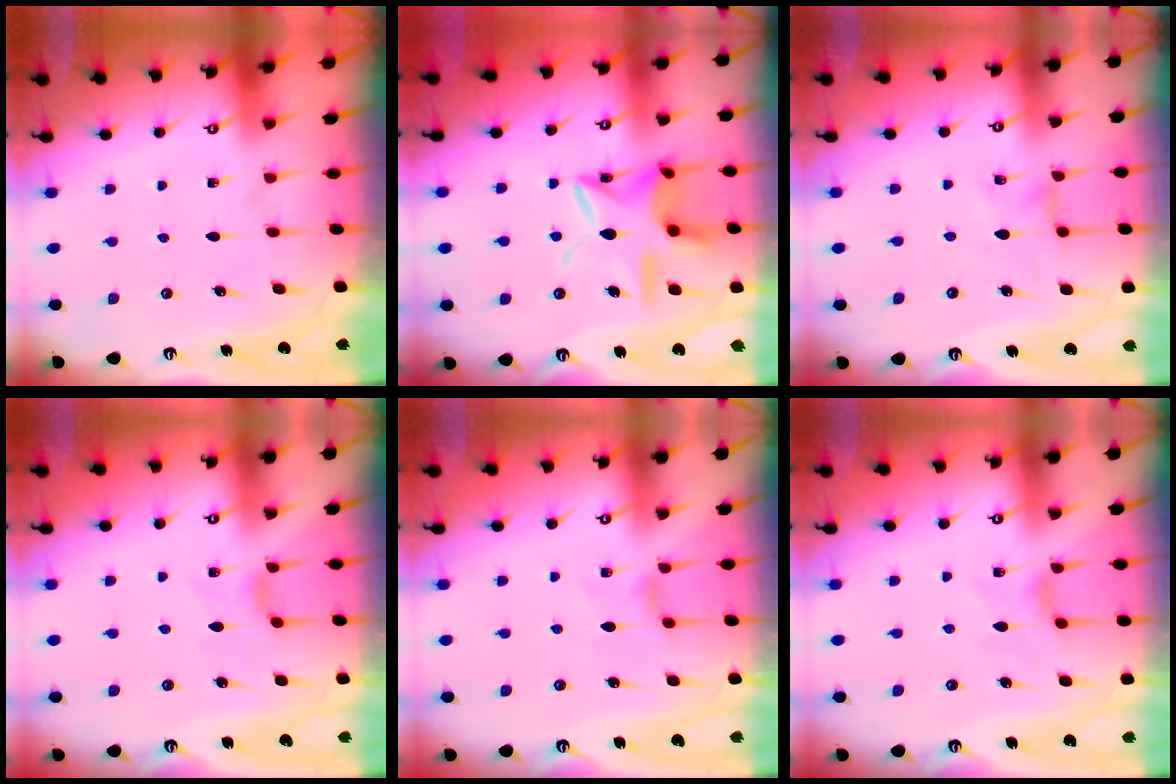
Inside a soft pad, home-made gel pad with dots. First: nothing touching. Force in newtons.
{"total": 15.9, "press": 15.9, "slide": 1.3}
{"total": 0.8, "press": 0.8, "slide": 0.3}
{"total": 0.8, "press": 0.8, "slide": 0.3}
{"total": 0.9, "press": 0.8, "slide": 0.4}
{"total": 1.6, "press": 1.5, "slide": 0.4}